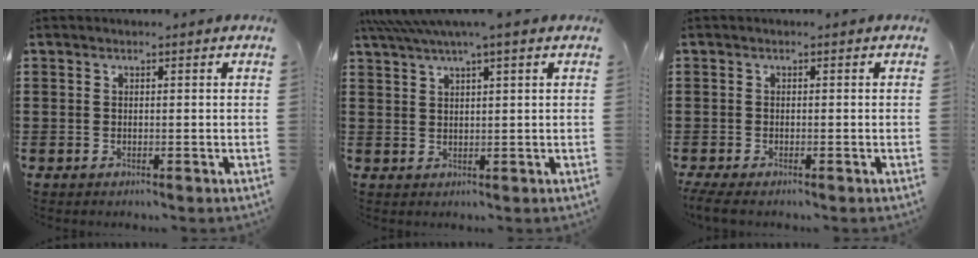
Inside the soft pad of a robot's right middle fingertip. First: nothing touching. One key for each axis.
{"total": 4.2, "fx": 3.1, "fy": -0.3, "fz": 2.8, "tx": -0.061, "ty": 0.001, "tz": 0.058}
{"total": 1.1, "fx": -0.9, "fy": 0.0, "fz": 0.6, "tx": -0.019, "ty": -0.007, "tz": -0.018}